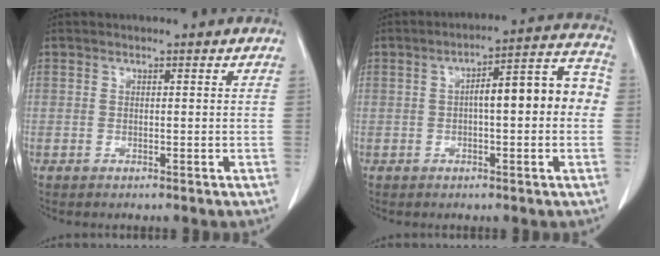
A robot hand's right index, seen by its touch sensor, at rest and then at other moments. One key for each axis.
{"total": 10.8, "fx": 0.0, "fy": 2.4, "fz": 10.5, "tx": -0.144, "ty": 0.044, "tz": 0.000}